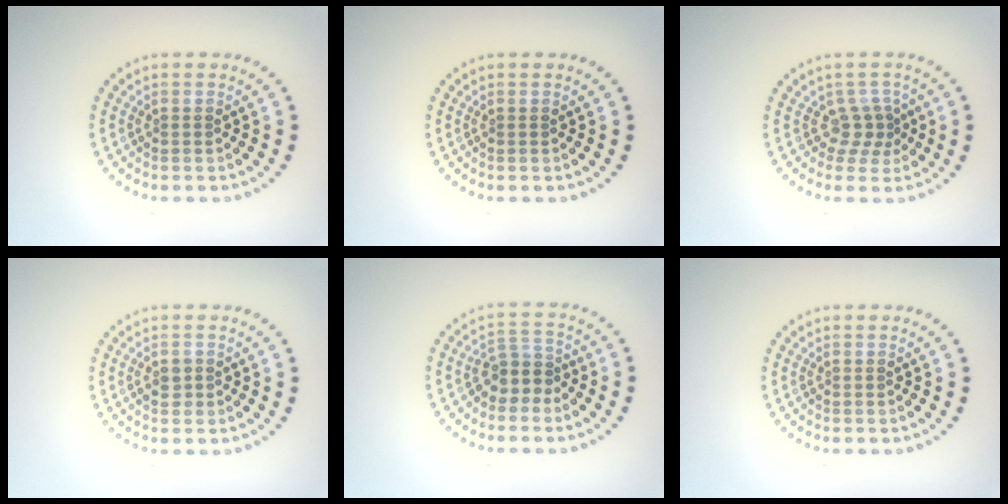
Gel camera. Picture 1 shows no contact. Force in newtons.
{"total": 0.0}
{"total": 2.2, "press": 1.5, "slide": 1.6}
{"total": 1.4, "press": 1.3, "slide": 0.4}
{"total": 2.7, "press": 2.2, "slide": 1.6}
{"total": 0.0}